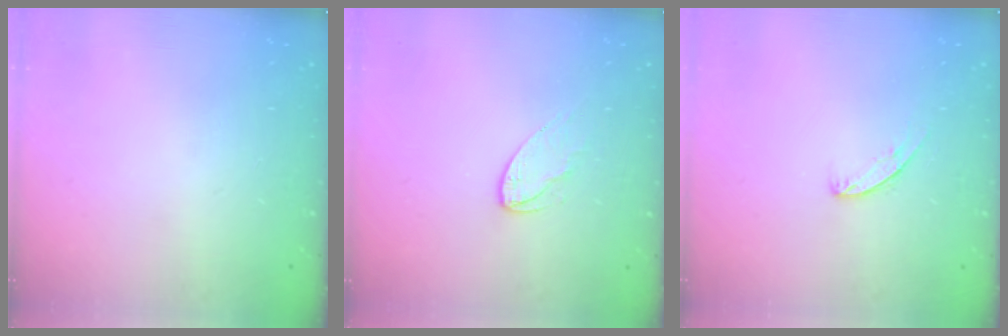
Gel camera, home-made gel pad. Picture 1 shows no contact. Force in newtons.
{"total": 5.0, "press": 4.9, "slide": 0.5}
{"total": 5.6, "press": 5.6, "slide": 0.4}